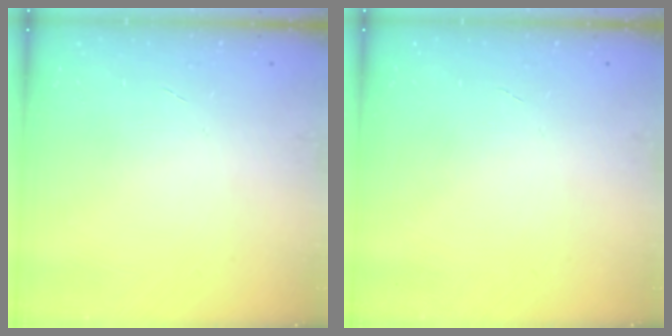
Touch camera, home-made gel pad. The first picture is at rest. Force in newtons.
{"total": 0.0}